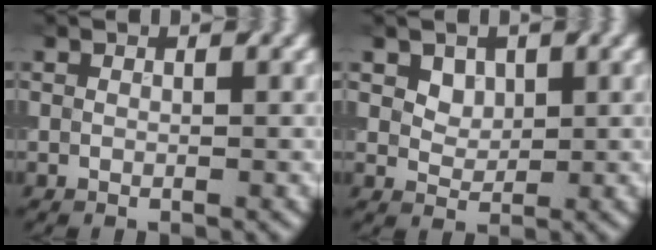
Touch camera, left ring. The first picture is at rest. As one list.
[{"total": 2.0, "force": [0.9, 1.4, 1.0], "torque": [-0.021, -0.007, 0.037]}]